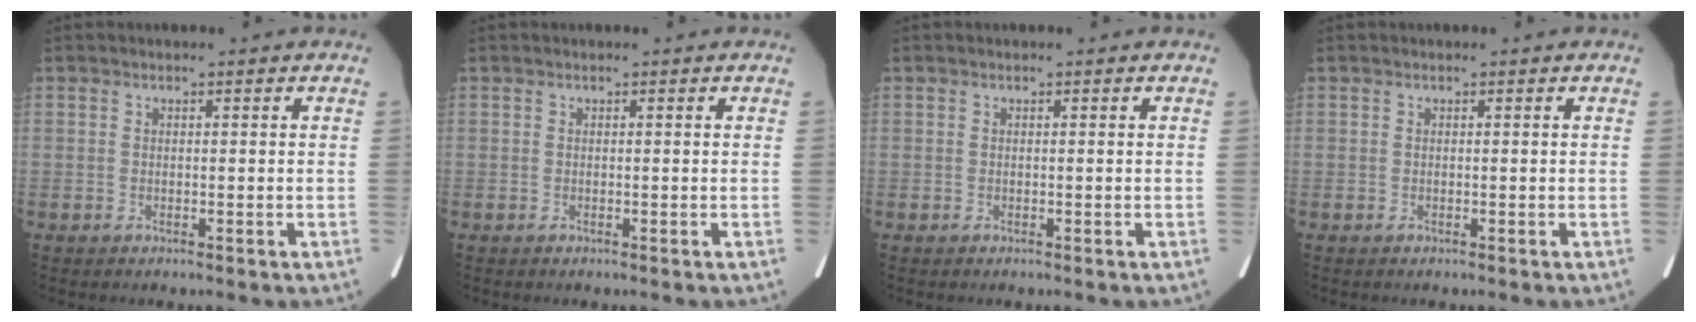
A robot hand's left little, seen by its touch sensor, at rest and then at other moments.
{"total": 0.0}
{"total": 0.0}
{"total": 0.0}